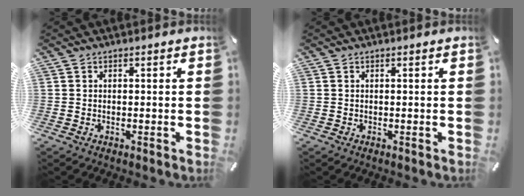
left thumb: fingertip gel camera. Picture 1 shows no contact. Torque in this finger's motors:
{"motor_torque": [-0.01, -0.01, 0.02, 0.02, 0.00]}